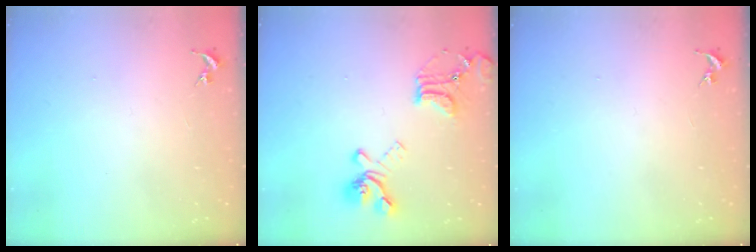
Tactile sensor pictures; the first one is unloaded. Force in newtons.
{"total": 18.2, "press": 18.1, "slide": 1.7}
{"total": 0.0}